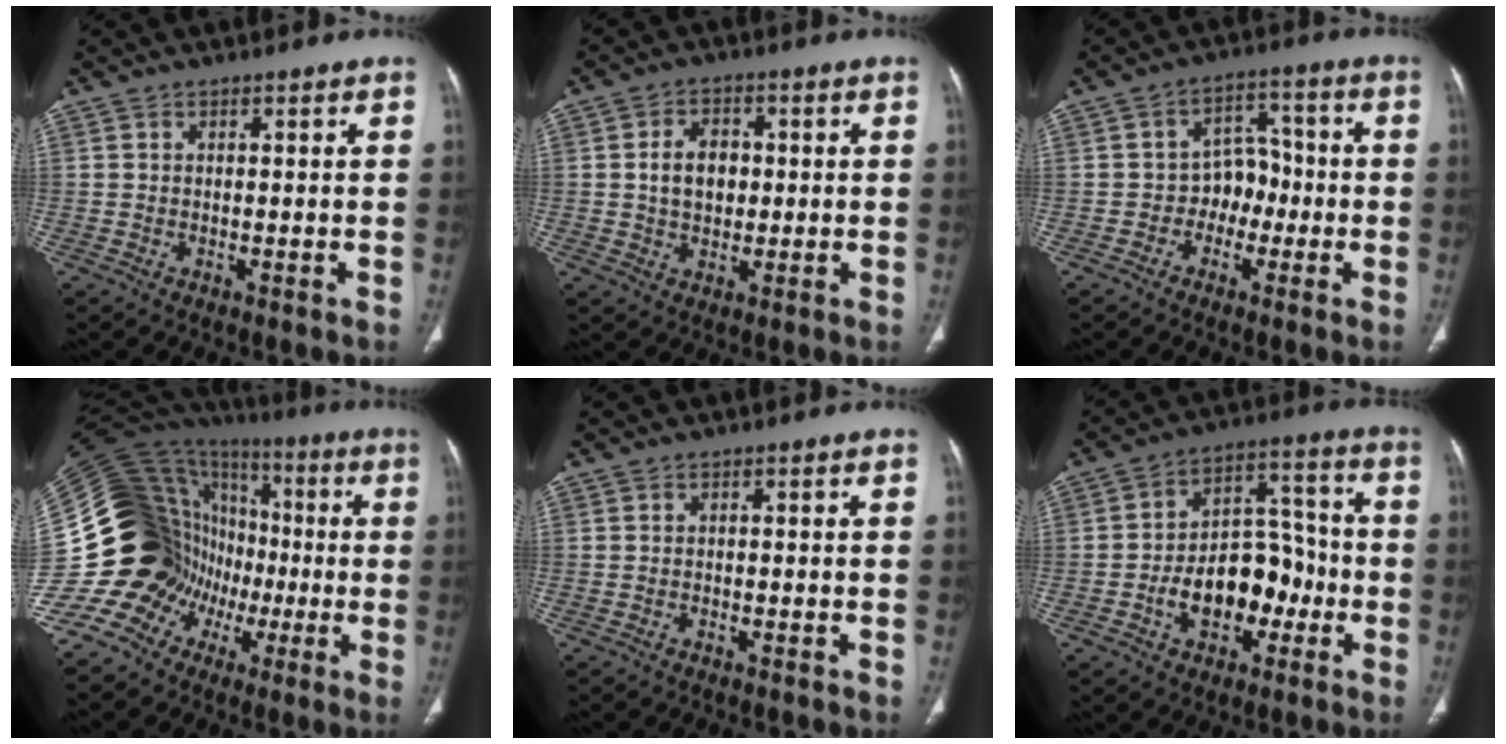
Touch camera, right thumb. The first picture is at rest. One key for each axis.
{"total": 6.5, "fx": 0.4, "fy": 4.7, "fz": 4.4, "tx": -0.055, "ty": 0.007, "tz": 0.006}
{"total": 6.8, "fx": -1.8, "fy": 5.3, "fz": 3.8, "tx": -0.015, "ty": 0.034, "tz": -0.040}
{"total": 22.3, "fx": -7.1, "fy": 18.7, "fz": 9.7, "tx": -0.151, "ty": 0.109, "tz": -0.121}
{"total": 0.9, "fx": -0.7, "fy": 0.2, "fz": 0.5, "tx": -0.014, "ty": 0.004, "tz": -0.006}
{"total": 13.9, "fx": -4.2, "fy": 9.2, "fz": 9.6, "tx": -0.109, "ty": 0.056, "tz": -0.066}